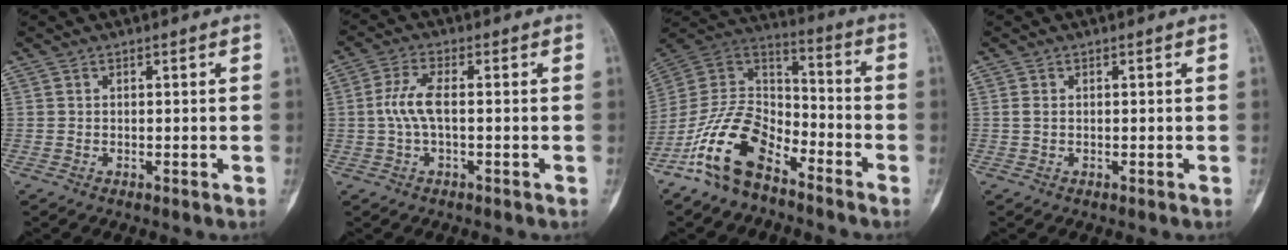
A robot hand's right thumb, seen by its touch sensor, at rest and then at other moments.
{"total": 5.5, "force": [-0.2, 2.0, 5.2], "torque": [-0.126, 0.013, -0.008]}
{"total": 15.8, "force": [-9.9, 8.2, 9.2], "torque": [-0.165, 0.080, -0.197]}
{"total": 0.9, "force": [0.1, 0.6, 0.7], "torque": [-0.018, -0.001, 0.000]}